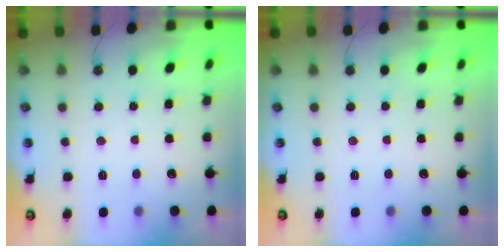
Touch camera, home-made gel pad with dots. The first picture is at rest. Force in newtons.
{"total": 2.0, "press": 0.4, "slide": 2.0}